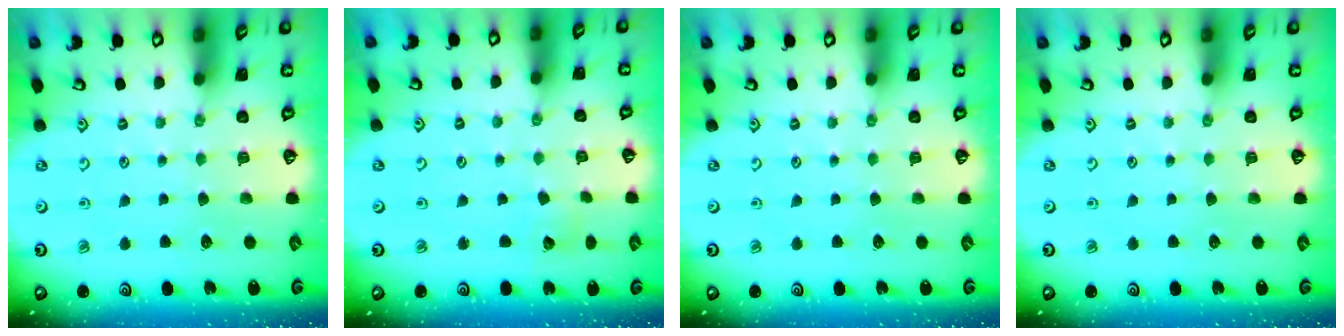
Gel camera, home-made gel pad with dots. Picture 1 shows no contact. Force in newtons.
{"total": 3.0, "press": 3.0, "slide": 0.4}
{"total": 0.0}
{"total": 0.0}